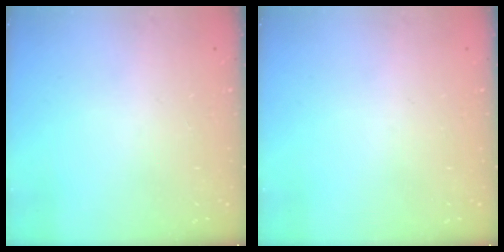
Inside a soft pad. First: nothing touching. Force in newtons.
{"total": 0.0}